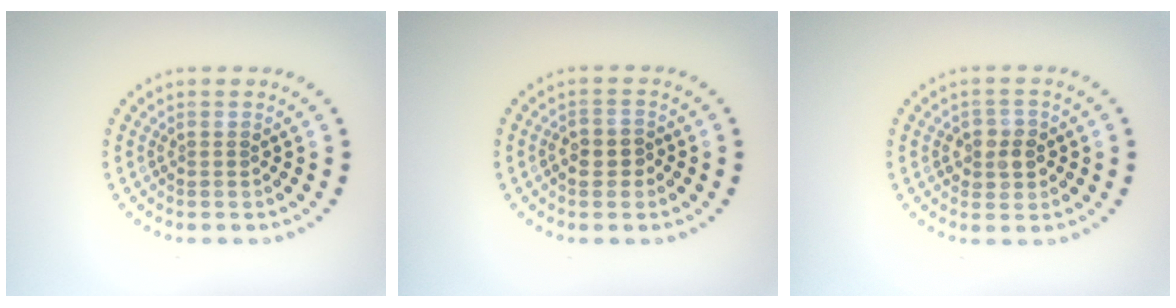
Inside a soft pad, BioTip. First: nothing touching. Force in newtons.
{"total": 2.1, "press": 2.0, "slide": 0.6}
{"total": 2.4, "press": 2.3, "slide": 0.5}